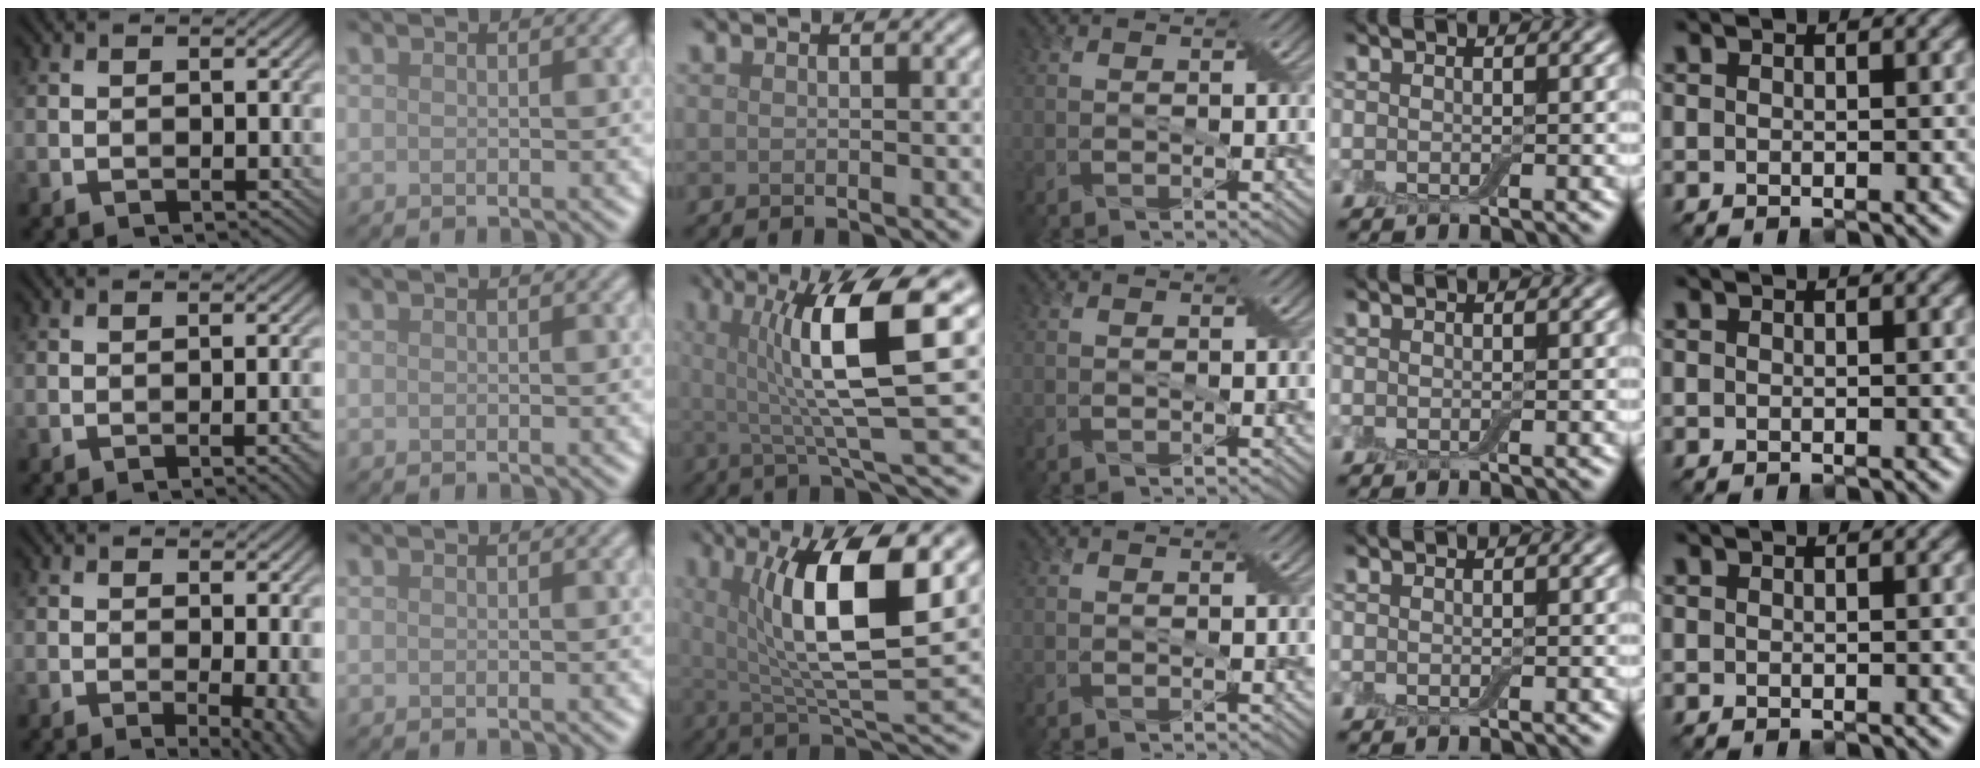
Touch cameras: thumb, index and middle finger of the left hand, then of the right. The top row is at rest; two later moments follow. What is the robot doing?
{"motion": "pour", "object": "bottle"}